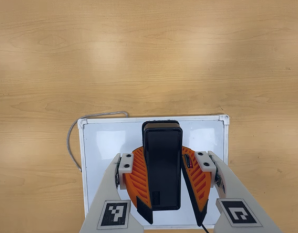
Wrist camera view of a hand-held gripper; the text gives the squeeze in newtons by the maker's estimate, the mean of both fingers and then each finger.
{"total": 11.5, "left": 10.2, "right": 12.8}